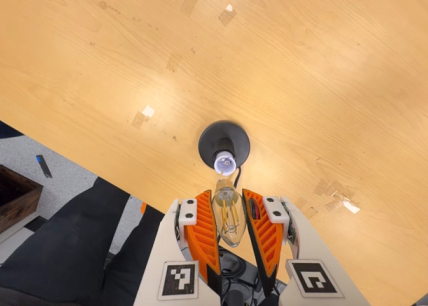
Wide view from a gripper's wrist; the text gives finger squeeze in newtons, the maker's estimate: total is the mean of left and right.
{"total": 13.1, "left": 13.5, "right": 12.7}